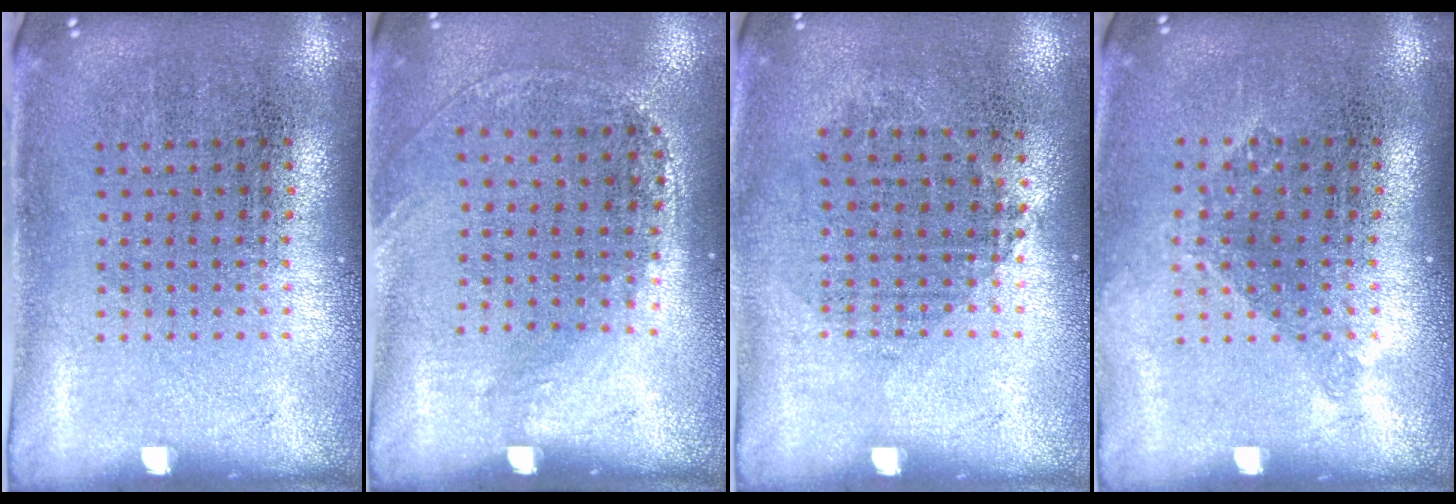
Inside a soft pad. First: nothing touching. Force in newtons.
{"total": 1.3, "press": 0.9, "slide": 0.9}
{"total": 0.9, "press": 0.8, "slide": 0.4}
{"total": 1.0, "press": 0.8, "slide": 0.6}